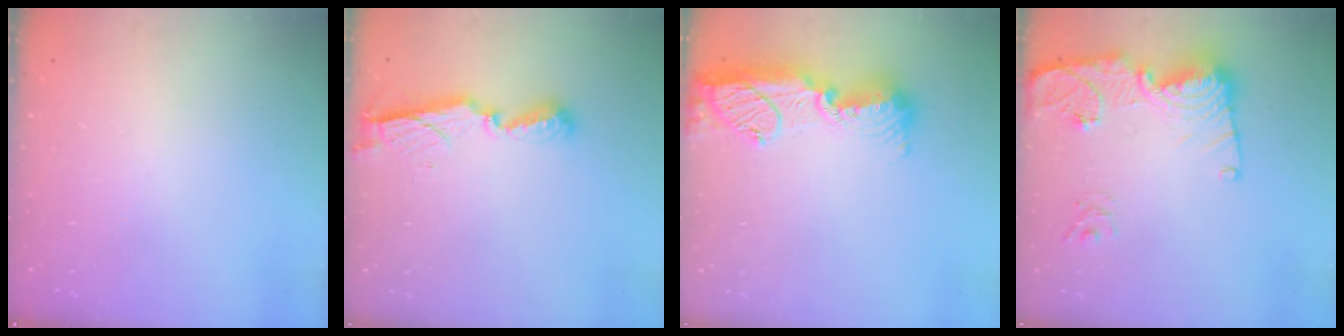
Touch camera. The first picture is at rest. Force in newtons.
{"total": 7.9, "press": 7.8, "slide": 0.3}
{"total": 17.2, "press": 16.2, "slide": 5.8}
{"total": 17.1, "press": 17.0, "slide": 1.9}